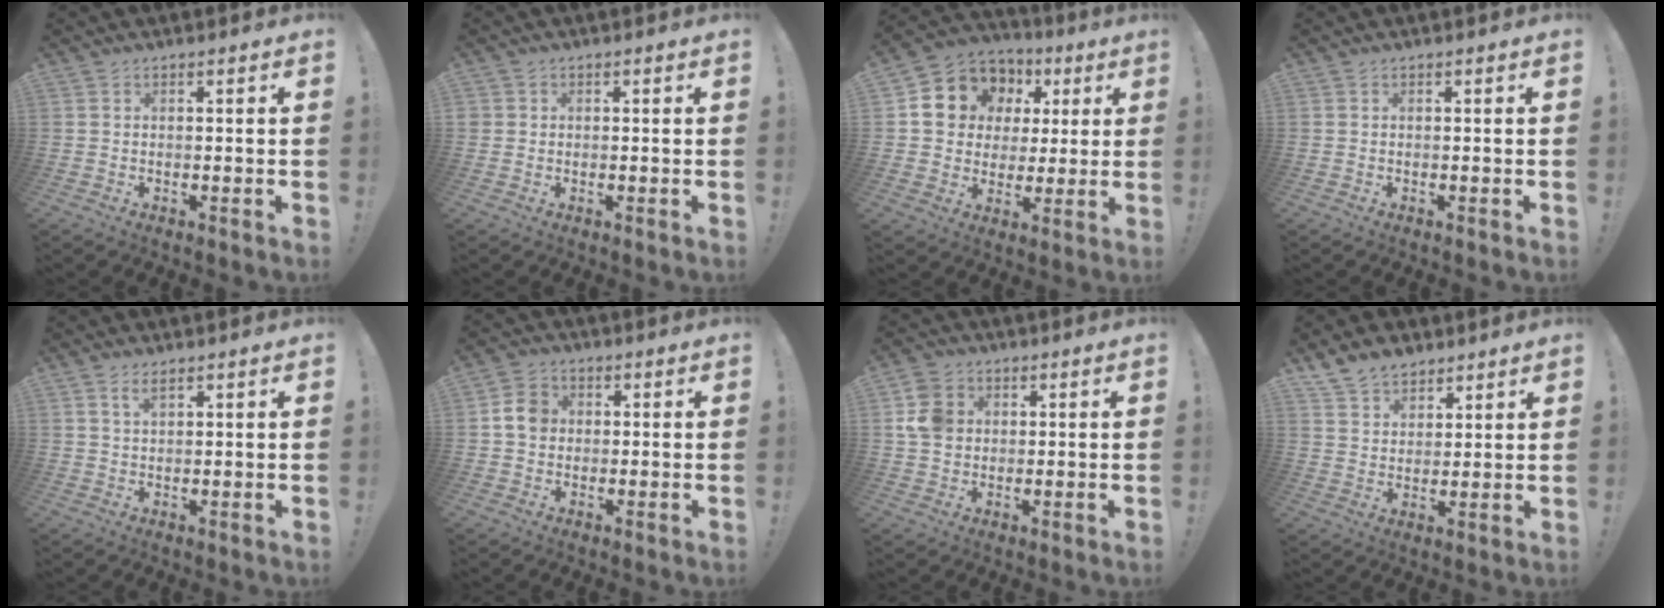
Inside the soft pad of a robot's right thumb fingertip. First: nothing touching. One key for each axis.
{"total": 1.3, "fx": 0.1, "fy": 1.3, "fz": 0.2, "tx": -0.002, "ty": 0.003, "tz": 0.002}
{"total": 12.0, "fx": 4.4, "fy": 10.5, "fz": 3.9, "tx": -0.060, "ty": -0.022, "tz": 0.096}
{"total": 0.0}
{"total": 1.6, "fx": 1.0, "fy": 0.8, "fz": 0.9, "tx": -0.012, "ty": -0.001, "tz": 0.017}
{"total": 6.6, "fx": 0.6, "fy": 5.6, "fz": 3.4, "tx": -0.038, "ty": 0.008, "tz": 0.013}
{"total": 8.8, "fx": 1.4, "fy": 7.6, "fz": 4.3, "tx": -0.082, "ty": 0.012, "tz": 0.033}
{"total": 8.5, "fx": 6.6, "fy": 4.9, "fz": 2.0, "tx": -0.042, "ty": -0.038, "tz": 0.130}